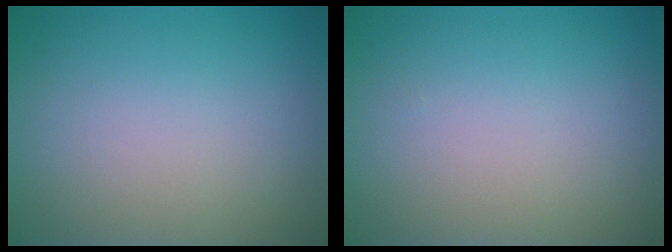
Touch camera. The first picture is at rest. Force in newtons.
{"total": 0.0}